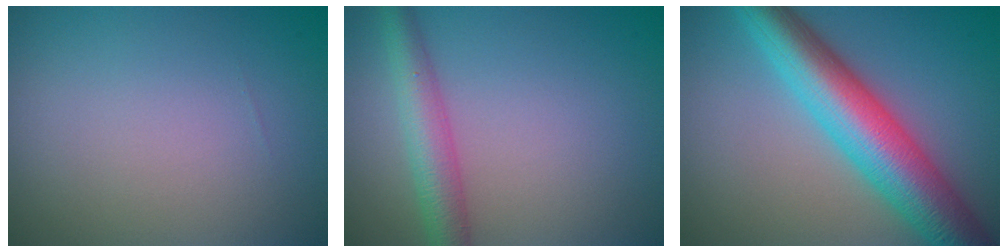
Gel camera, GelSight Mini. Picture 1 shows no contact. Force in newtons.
{"total": 4.0, "press": 4.0, "slide": 0.1}
{"total": 9.3, "press": 9.3, "slide": 0.1}